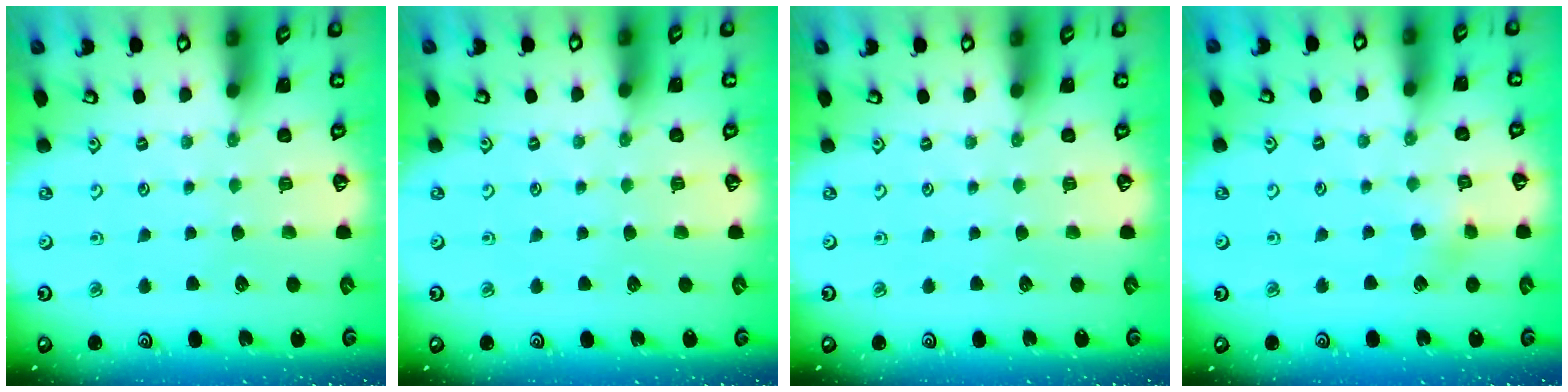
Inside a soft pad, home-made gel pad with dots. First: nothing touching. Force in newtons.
{"total": 0.0}
{"total": 0.0}
{"total": 7.6, "press": 7.5, "slide": 0.5}